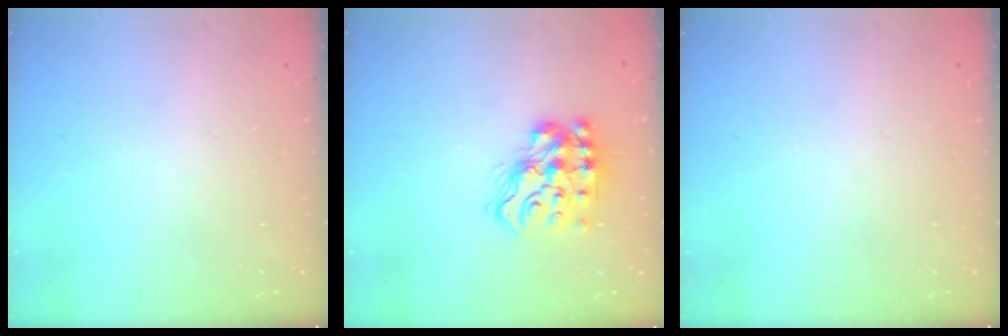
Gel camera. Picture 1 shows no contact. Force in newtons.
{"total": 15.4, "press": 15.3, "slide": 1.8}
{"total": 0.0}